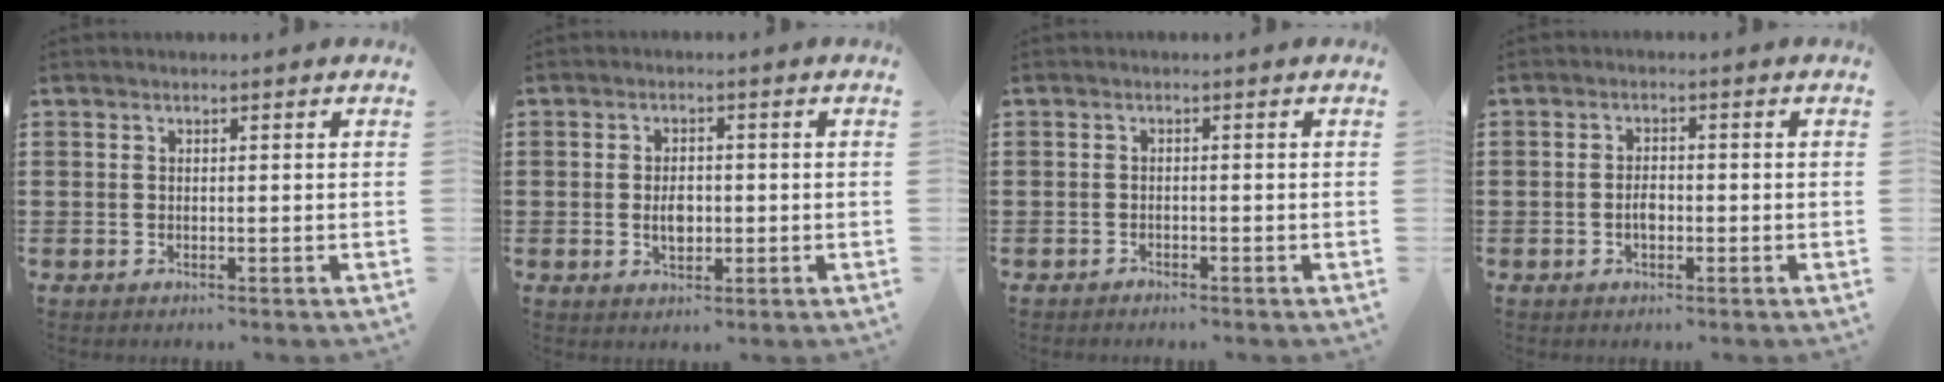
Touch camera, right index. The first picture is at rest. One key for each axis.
{"total": 3.2, "fx": -0.4, "fy": 1.8, "fz": 2.5, "tx": -0.043, "ty": 0.000, "tz": -0.009}
{"total": 0.7, "fx": -0.7, "fy": 0.1, "fz": 0.0, "tx": -0.003, "ty": 0.001, "tz": -0.016}
{"total": 2.2, "fx": -0.6, "fy": 1.0, "fz": 1.8, "tx": -0.036, "ty": 0.000, "tz": -0.011}